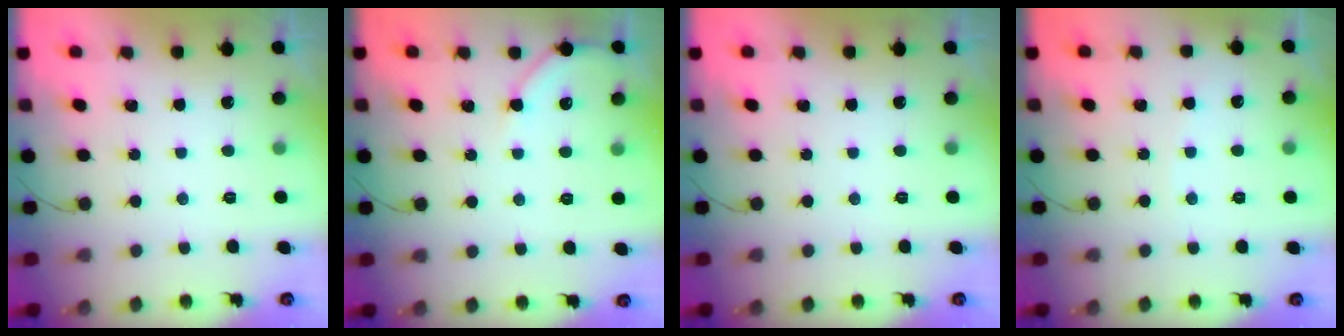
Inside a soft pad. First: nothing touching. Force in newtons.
{"total": 5.2, "press": 5.1, "slide": 0.8}
{"total": 0.0}
{"total": 3.1, "press": 3.1, "slide": 0.4}